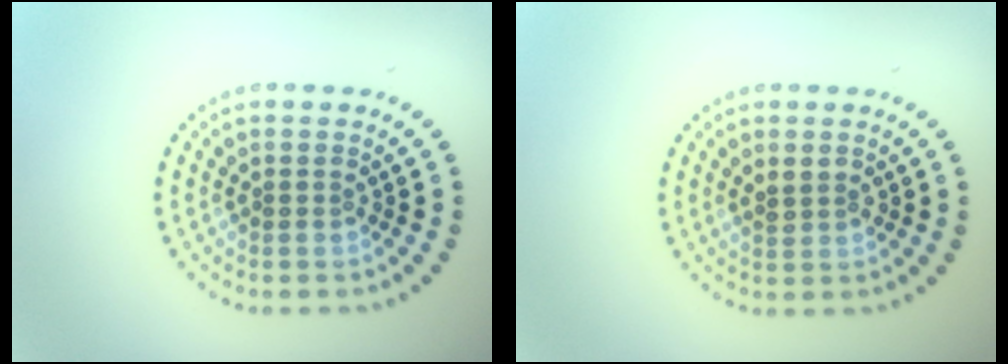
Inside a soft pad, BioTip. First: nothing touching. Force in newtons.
{"total": 1.3, "press": 1.3, "slide": 0.3}